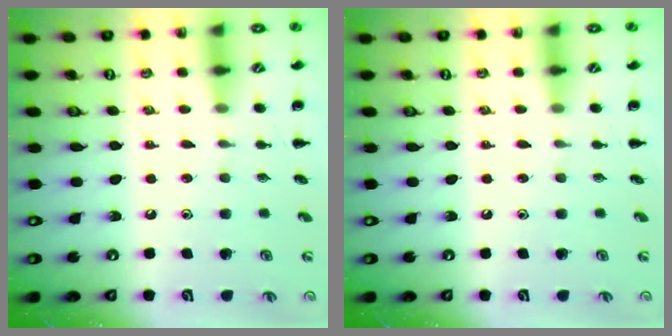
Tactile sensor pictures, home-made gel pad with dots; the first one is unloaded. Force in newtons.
{"total": 0.0}